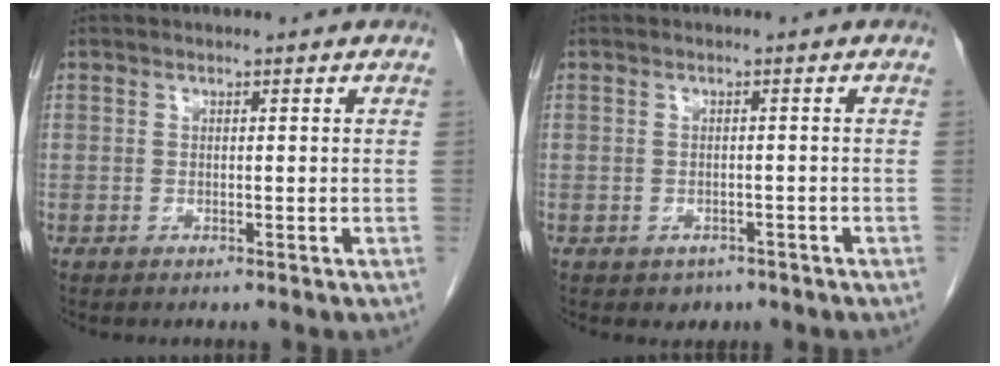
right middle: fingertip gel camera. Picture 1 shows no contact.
{"total": 2.3, "force": [-1.4, 1.7, 0.6], "torque": [-0.008, 0.004, -0.013]}